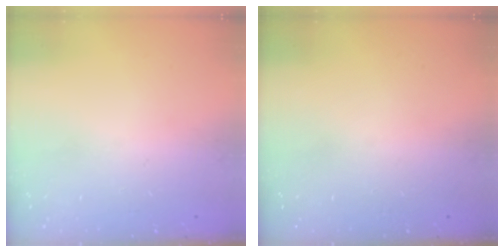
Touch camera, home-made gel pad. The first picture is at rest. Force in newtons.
{"total": 0.0}